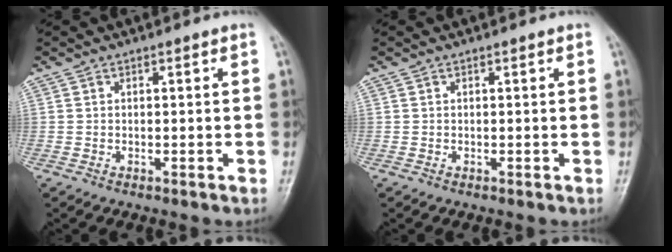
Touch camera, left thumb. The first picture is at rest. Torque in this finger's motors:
{"motor_torque": [0.00, 0.00, 0.00, 0.02, 0.00]}